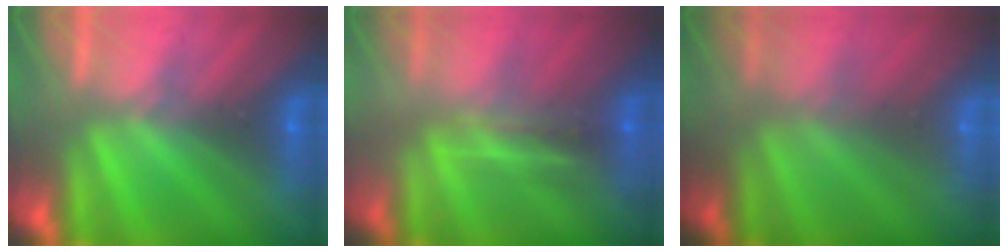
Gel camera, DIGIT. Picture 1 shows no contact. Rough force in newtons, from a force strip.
{"total": 2.6}
{"total": 9.0}